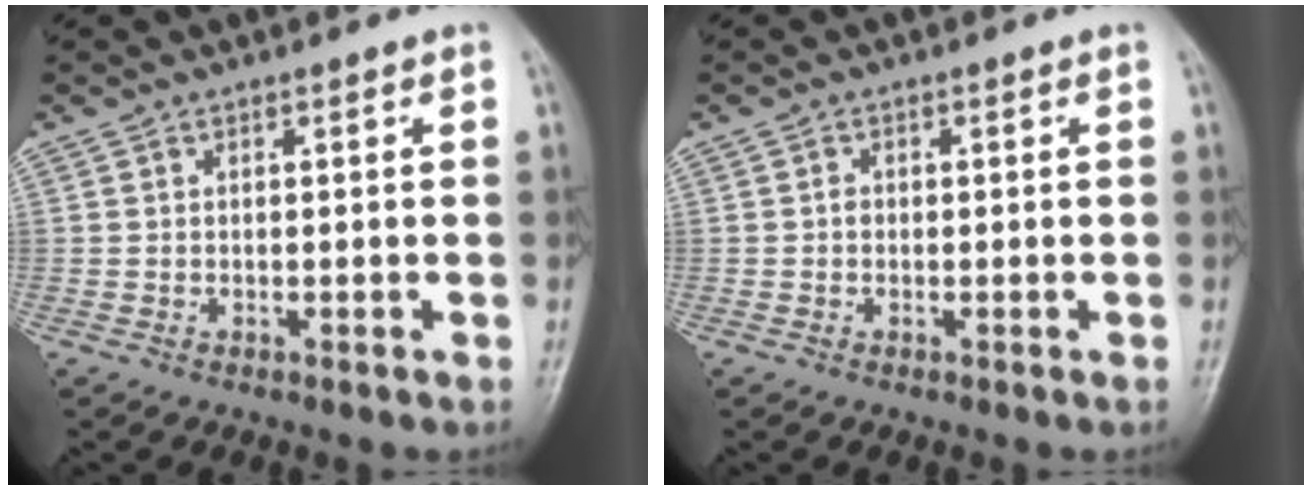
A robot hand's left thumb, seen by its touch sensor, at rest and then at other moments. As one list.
[{"total": 0.8, "force": [-0.1, 0.7, 0.4], "torque": [0.000, 0.003, -0.006]}]